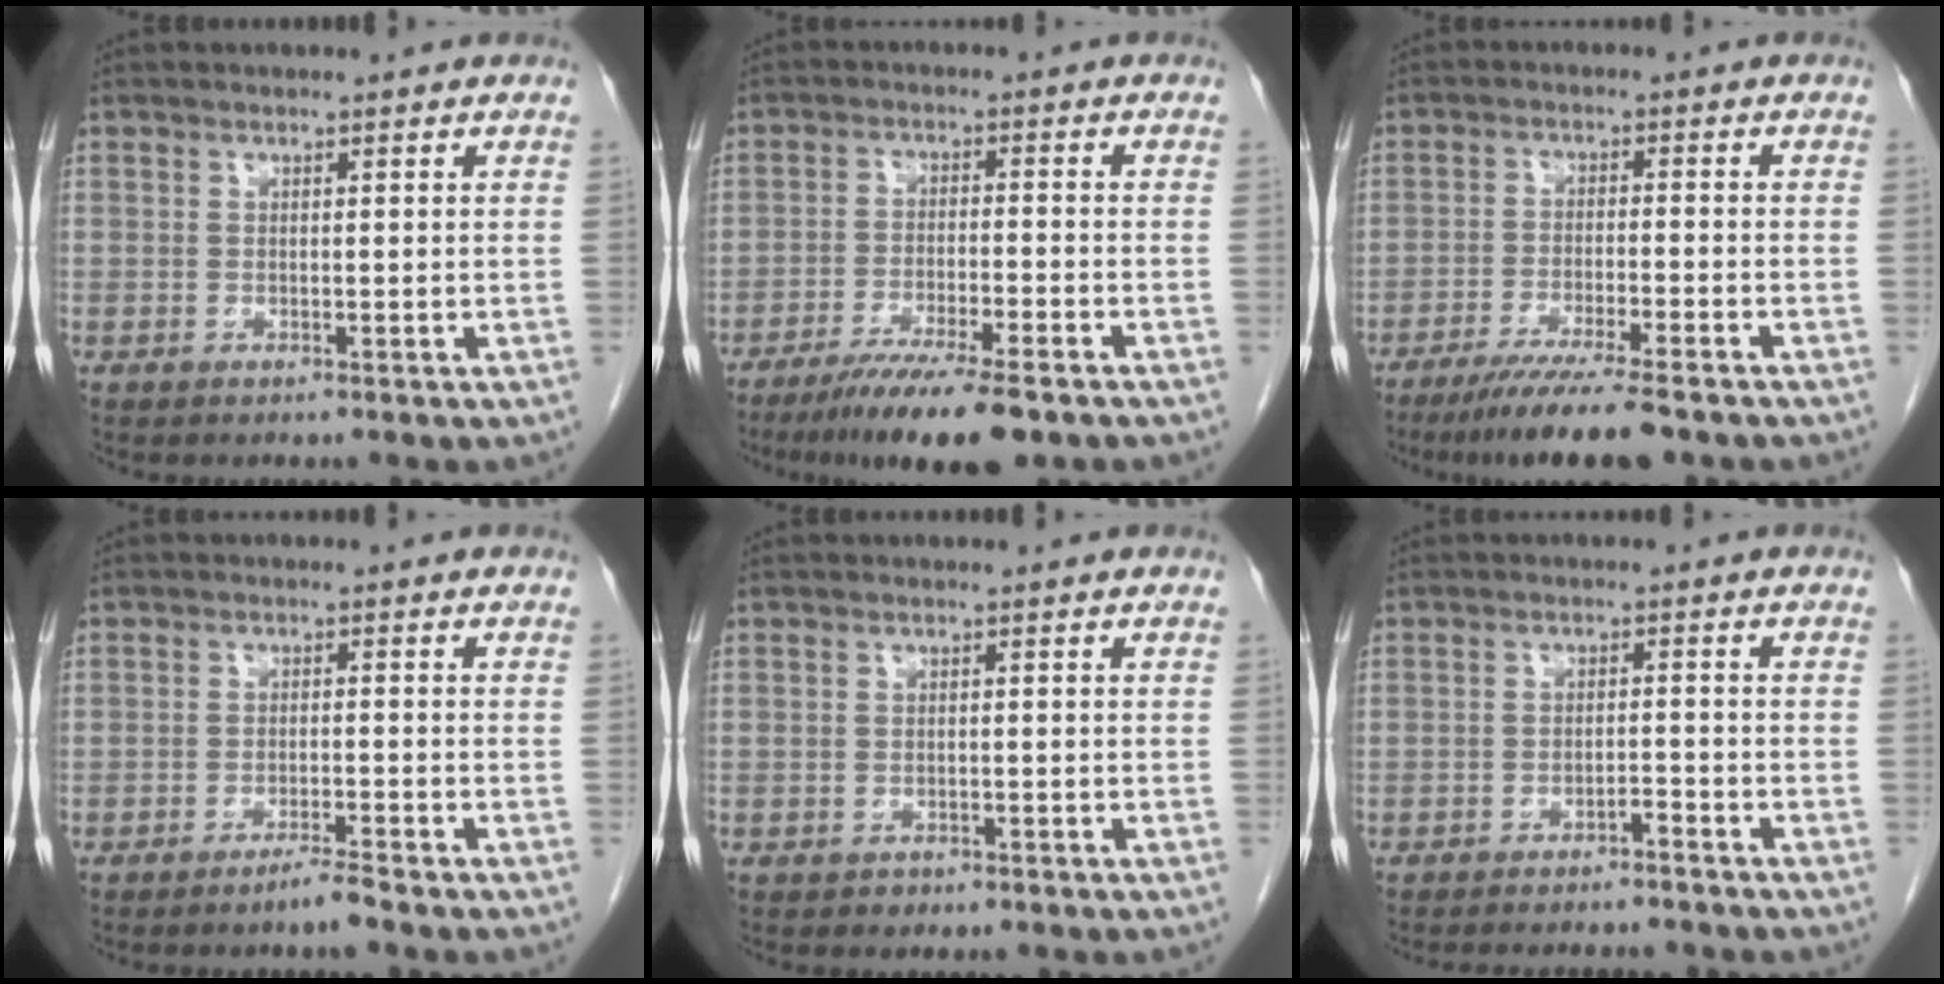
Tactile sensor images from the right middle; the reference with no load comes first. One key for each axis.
{"total": 10.7, "fx": -8.0, "fy": 0.7, "fz": 7.1, "tx": -0.108, "ty": -0.024, "tz": -0.128}
{"total": 9.8, "fx": -7.7, "fy": 0.1, "fz": 6.1, "tx": -0.091, "ty": -0.024, "tz": -0.124}
{"total": 2.6, "fx": -2.1, "fy": -0.5, "fz": 1.4, "tx": -0.025, "ty": -0.004, "tz": -0.038}
{"total": 0.8, "fx": -0.6, "fy": 0.5, "fz": 0.1, "tx": -0.005, "ty": 0.002, "tz": -0.009}
{"total": 7.8, "fx": -7.1, "fy": 1.4, "fz": 2.9, "tx": -0.031, "ty": 0.001, "tz": -0.100}